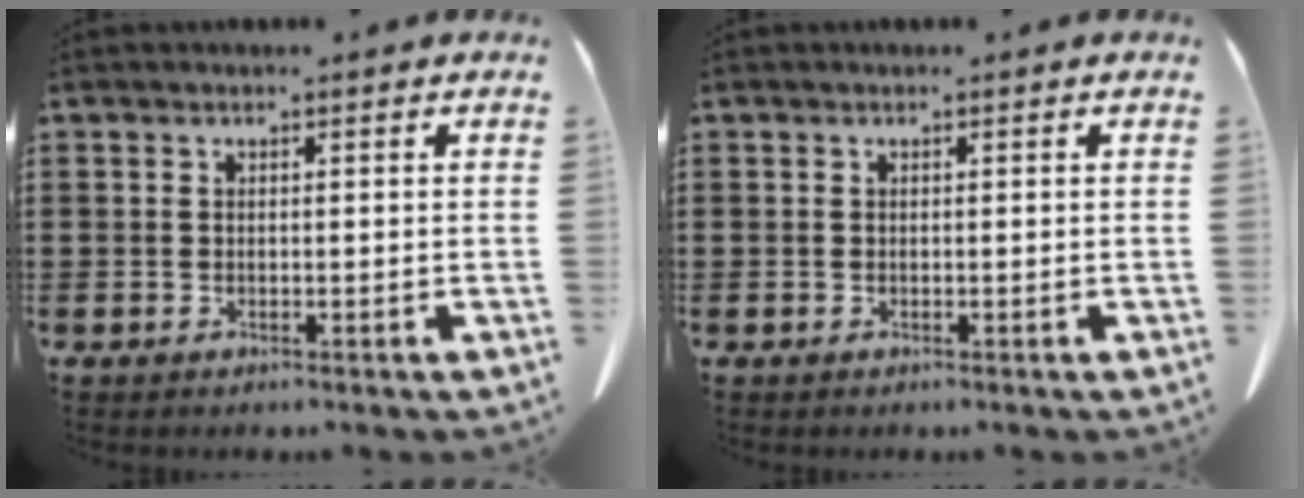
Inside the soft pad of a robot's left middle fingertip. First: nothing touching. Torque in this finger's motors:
{"motor_torque": [-0.33, -0.38, 0.05, 0.01]}